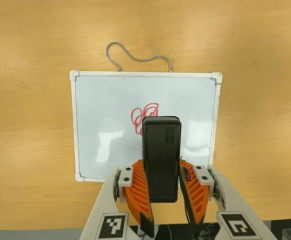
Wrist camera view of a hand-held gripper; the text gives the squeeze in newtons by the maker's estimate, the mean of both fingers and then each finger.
{"total": 8.2, "left": 6.0, "right": 10.4}